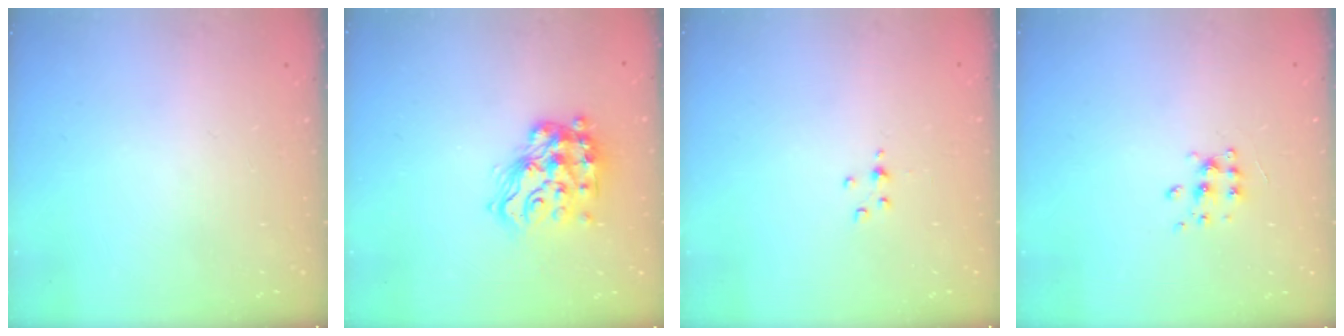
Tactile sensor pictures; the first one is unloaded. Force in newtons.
{"total": 17.1, "press": 17.1, "slide": 1.2}
{"total": 3.0, "press": 3.0, "slide": 0.5}
{"total": 6.3, "press": 6.3, "slide": 0.6}